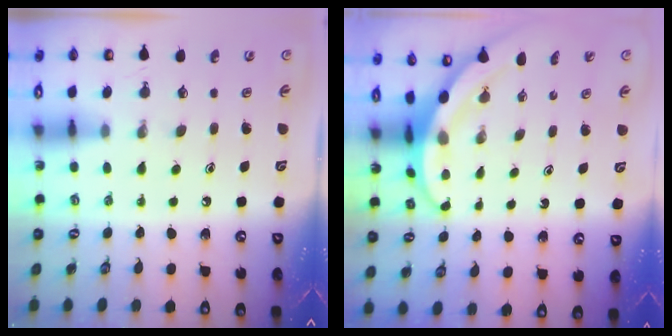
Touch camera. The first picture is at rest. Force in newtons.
{"total": 3.3, "press": 3.3, "slide": 0.0}